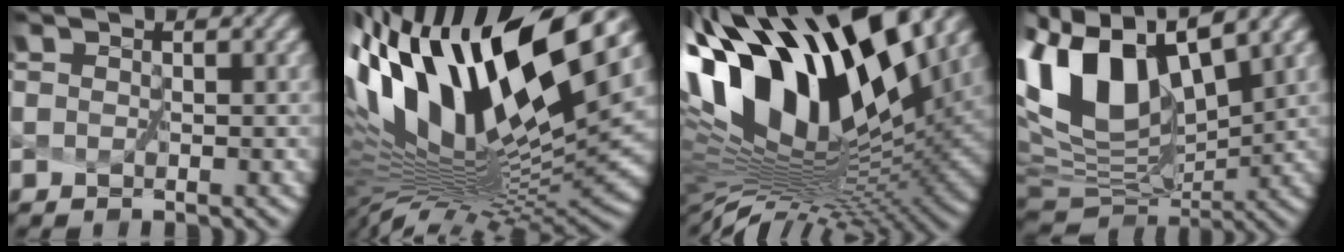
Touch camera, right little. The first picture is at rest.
{"total": 16.5, "force": [4.8, 5.2, 14.9], "torque": [-0.264, 0.019, 0.087]}
{"total": 16.4, "force": [6.0, 6.8, 13.6], "torque": [-0.248, 0.011, 0.109]}
{"total": 12.4, "force": [4.9, 6.5, 9.3], "torque": [-0.195, 0.009, 0.104]}